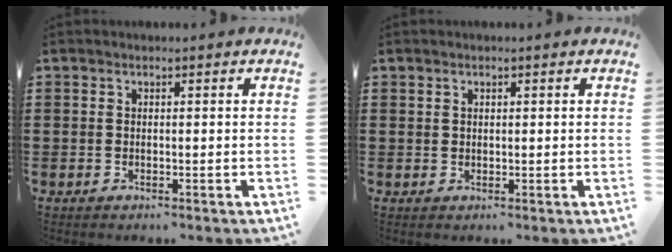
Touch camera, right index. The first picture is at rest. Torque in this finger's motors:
{"motor_torque": [-0.14, 0.00, -0.07, -0.01]}